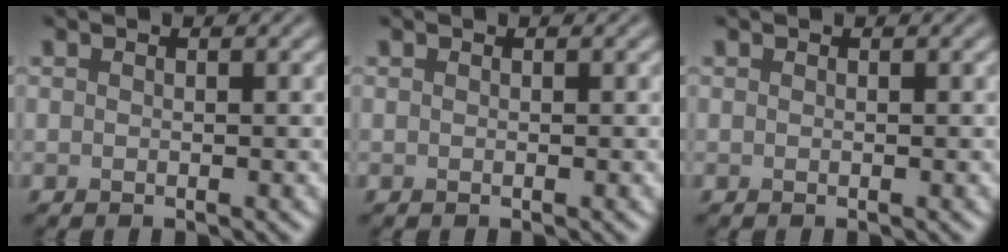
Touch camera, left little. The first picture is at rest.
{"total": 0.0}
{"total": 0.0}